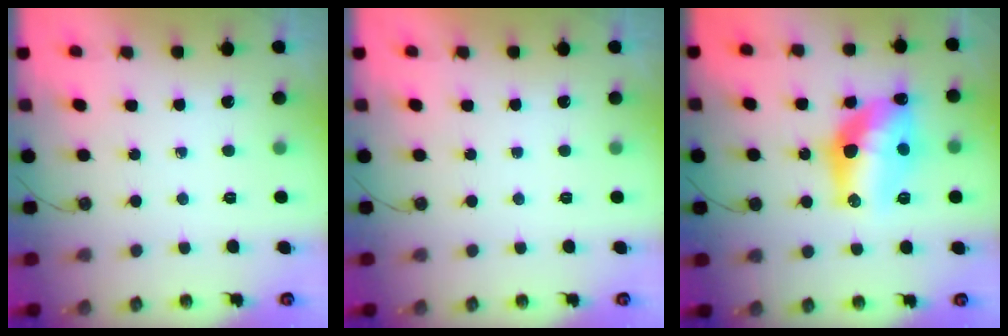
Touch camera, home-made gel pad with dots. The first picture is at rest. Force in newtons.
{"total": 0.0}
{"total": 15.0, "press": 14.9, "slide": 0.8}